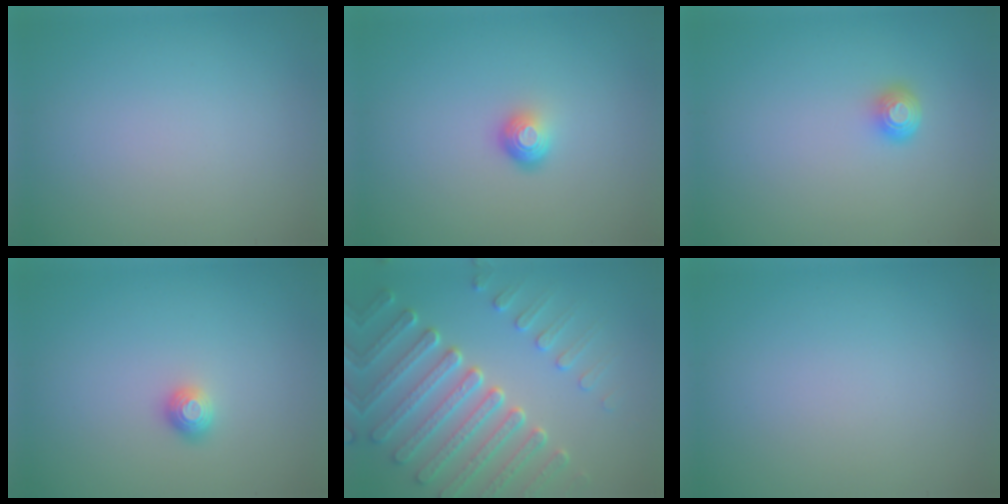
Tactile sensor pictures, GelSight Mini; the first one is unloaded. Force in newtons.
{"total": 1.9, "press": 1.3, "slide": 1.4}
{"total": 1.5, "press": 1.1, "slide": 1.1}
{"total": 1.1, "press": 1.1, "slide": 0.4}
{"total": 7.3, "press": 5.7, "slide": 4.6}
{"total": 0.0}